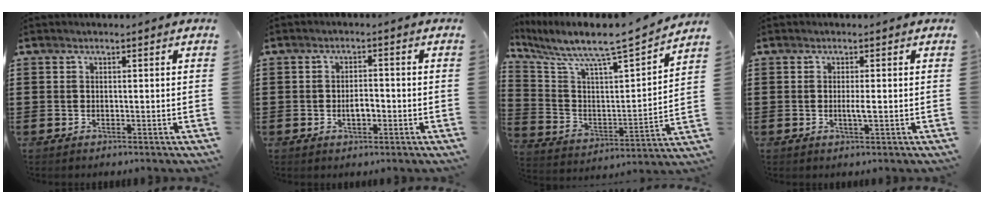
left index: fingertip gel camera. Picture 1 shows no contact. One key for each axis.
{"total": 2.9, "fx": -0.8, "fy": 1.2, "fz": 2.5, "tx": -0.047, "ty": 0.003, "tz": -0.016}
{"total": 6.9, "fx": 6.2, "fy": 0.1, "fz": 3.0, "tx": -0.091, "ty": -0.061, "tz": 0.094}
{"total": 1.8, "fx": -0.1, "fy": 0.1, "fz": 1.8, "tx": -0.034, "ty": -0.005, "tz": -0.003}